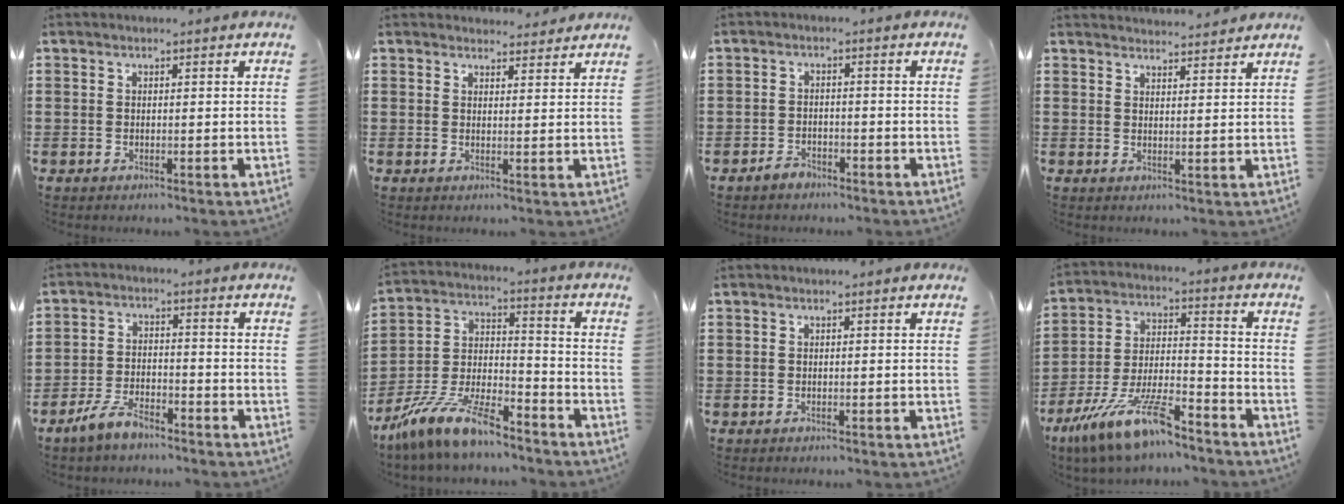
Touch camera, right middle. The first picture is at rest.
{"total": 2.3, "force": [2.3, 0.5, -0.1], "torque": [0.003, -0.004, 0.043]}
{"total": 2.1, "force": [-1.9, 0.9, 0.4], "torque": [-0.014, 0.004, -0.039]}
{"total": 2.4, "force": [2.4, 0.0, -0.2], "torque": [-0.003, -0.005, 0.047]}
{"total": 5.1, "force": [-4.2, 1.8, 2.3], "torque": [-0.059, 0.006, -0.087]}
{"total": 11.3, "force": [-9.4, 2.0, 6.0], "torque": [-0.135, 0.016, -0.190]}
{"total": 0.0}
{"total": 13.1, "force": [-10.2, 2.5, 7.9], "torque": [-0.158, 0.023, -0.194]}